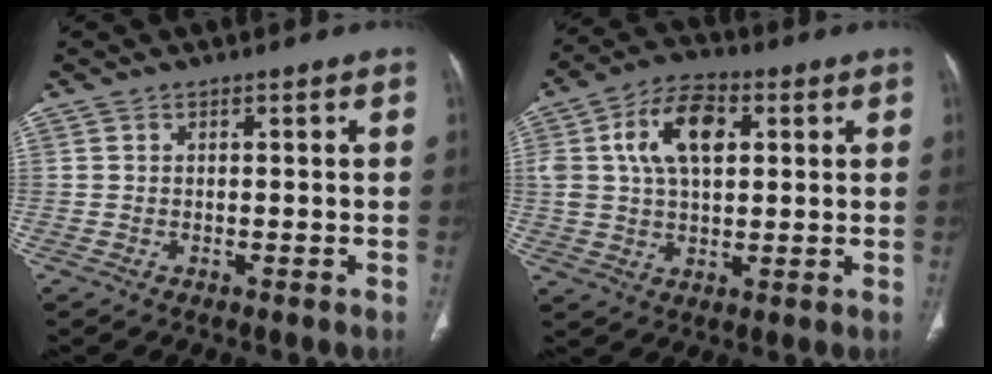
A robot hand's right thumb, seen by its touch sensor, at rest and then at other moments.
{"total": 12.4, "force": [3.3, 7.3, 9.4], "torque": [-0.156, 0.009, 0.055]}